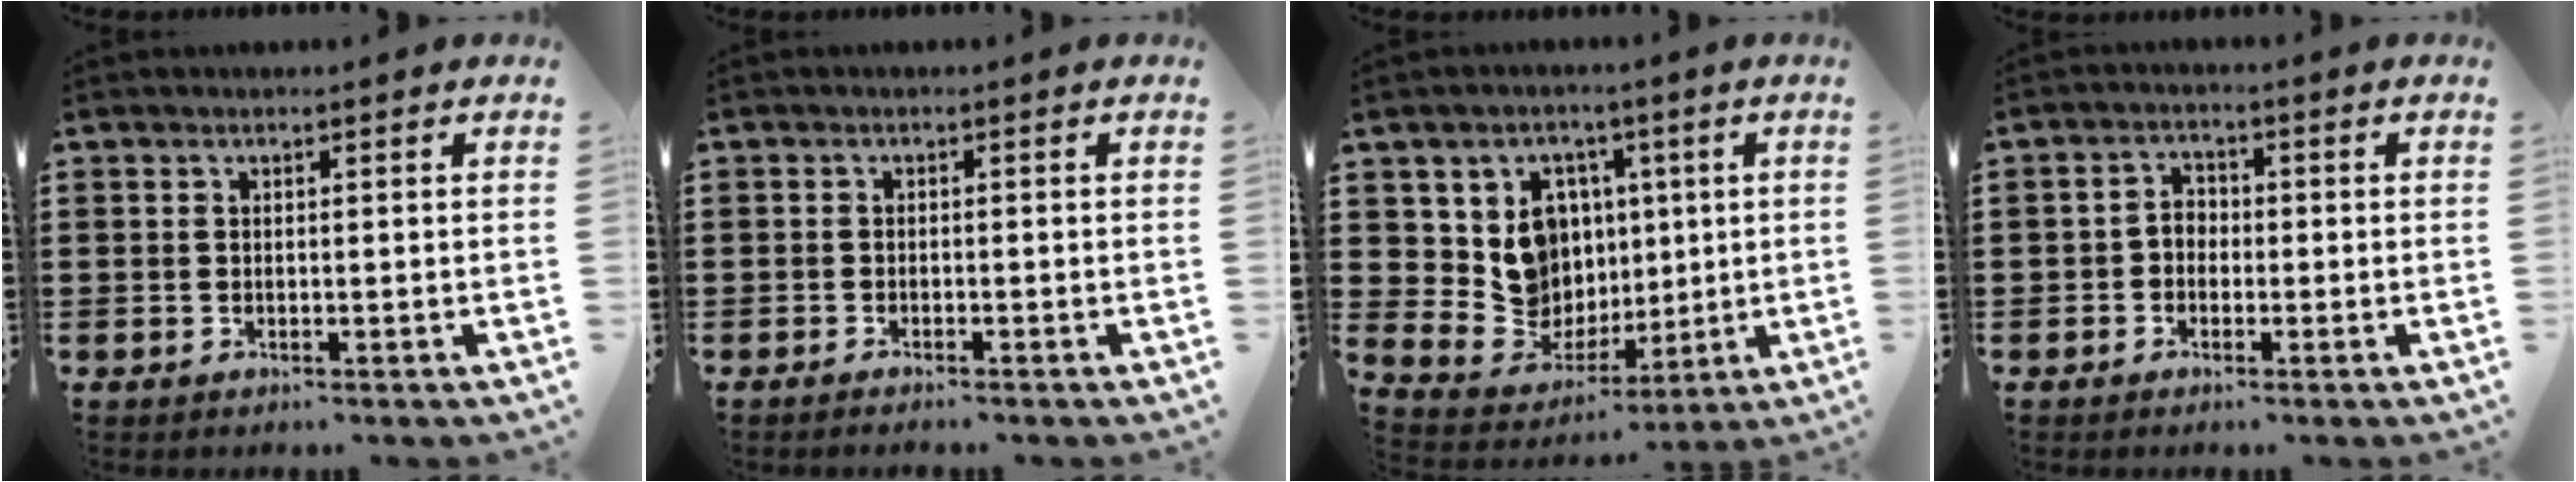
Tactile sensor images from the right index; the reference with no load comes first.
{"total": 1.0, "force": [-1.0, -0.2, 0.1], "torque": [-0.005, -0.005, -0.018]}
{"total": 10.5, "force": [2.3, 9.5, 3.8], "torque": [-0.106, -0.018, 0.048]}
{"total": 1.9, "force": [-0.9, 1.4, 1.0], "torque": [-0.022, 0.008, -0.021]}